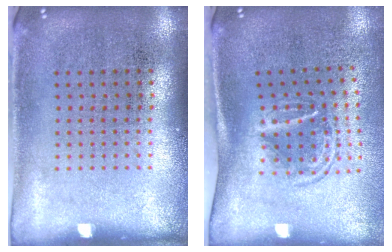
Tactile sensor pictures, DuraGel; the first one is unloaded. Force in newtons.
{"total": 1.7, "press": 1.1, "slide": 1.3}